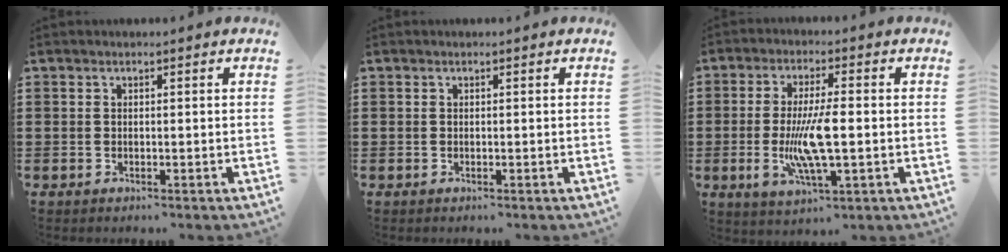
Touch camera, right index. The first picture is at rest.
{"total": 0.0}
{"total": 9.0, "force": [-1.2, 2.2, 8.6], "torque": [-0.187, -0.019, -0.028]}